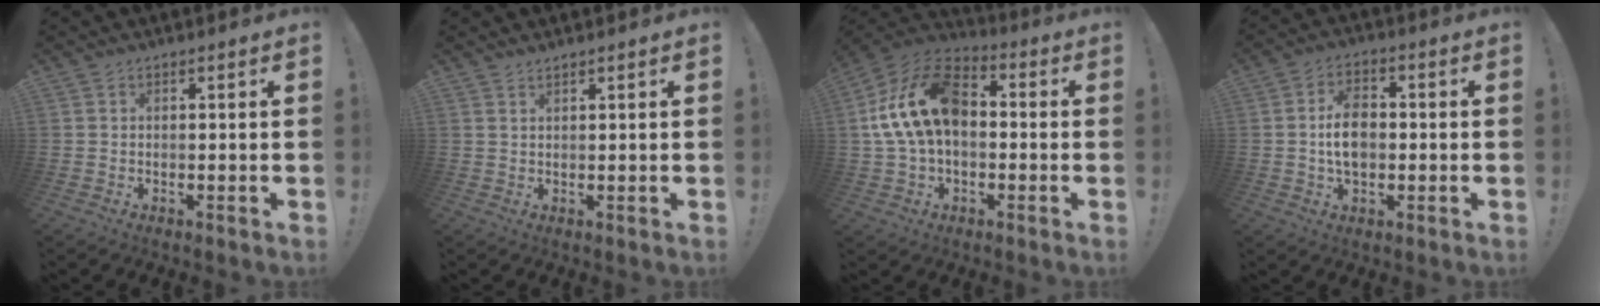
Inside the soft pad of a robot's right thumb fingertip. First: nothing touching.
{"total": 1.0, "force": [0.9, -0.1, 0.4], "torque": [-0.003, -0.002, 0.017]}
{"total": 19.0, "force": [2.4, 12.2, 14.3], "torque": [-0.258, 0.015, 0.051]}
{"total": 8.9, "force": [-0.4, 6.0, 6.6], "torque": [-0.107, 0.003, -0.011]}